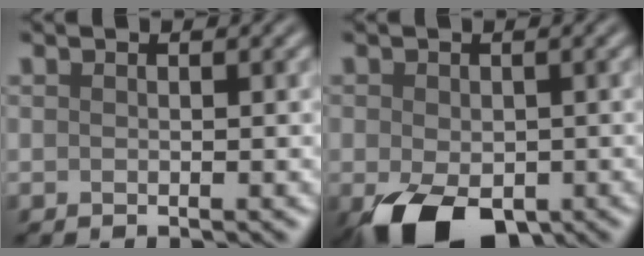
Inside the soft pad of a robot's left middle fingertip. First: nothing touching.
{"total": 9.2, "force": [-4.0, 5.6, 6.1], "torque": [-0.119, -0.038, -0.057]}